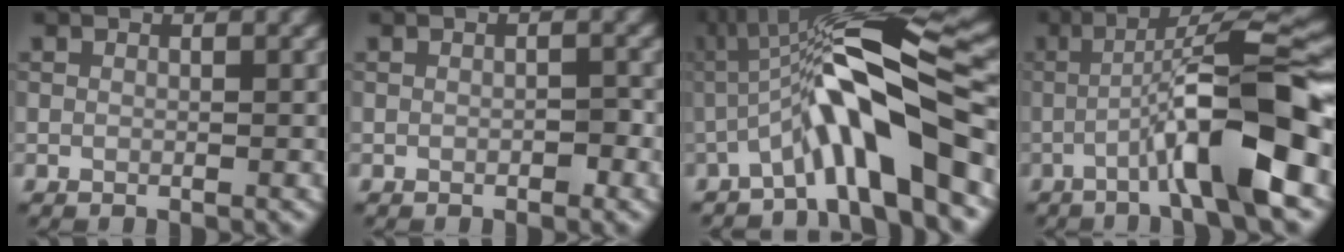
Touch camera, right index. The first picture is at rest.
{"total": 0.9, "force": [-0.3, 0.4, 0.8], "torque": [-0.011, 0.003, -0.004]}
{"total": 9.7, "force": [-2.8, 1.7, 9.2], "torque": [-0.145, 0.024, -0.057]}
{"total": 9.9, "force": [-3.0, 1.2, 9.3], "torque": [-0.140, 0.022, -0.057]}